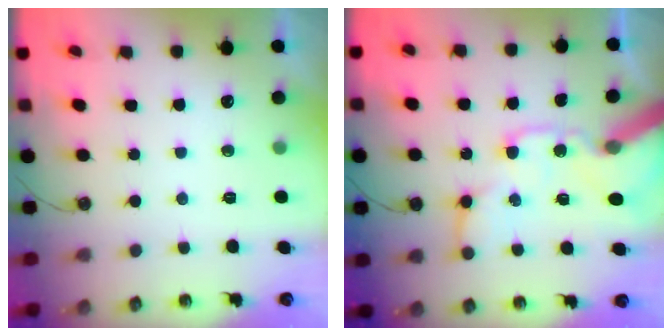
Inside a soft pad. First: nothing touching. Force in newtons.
{"total": 20.5, "press": 20.3, "slide": 3.2}